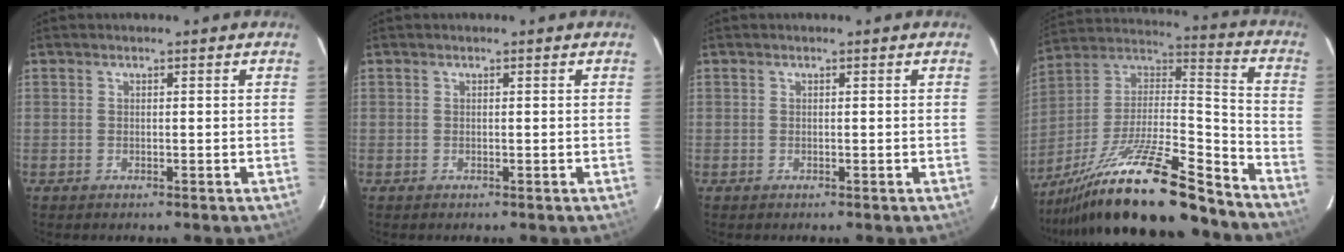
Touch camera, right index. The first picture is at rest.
{"total": 0.0}
{"total": 0.0}
{"total": 25.5, "force": [-20.1, 3.2, 15.3], "torque": [-0.268, -0.004, -0.353]}